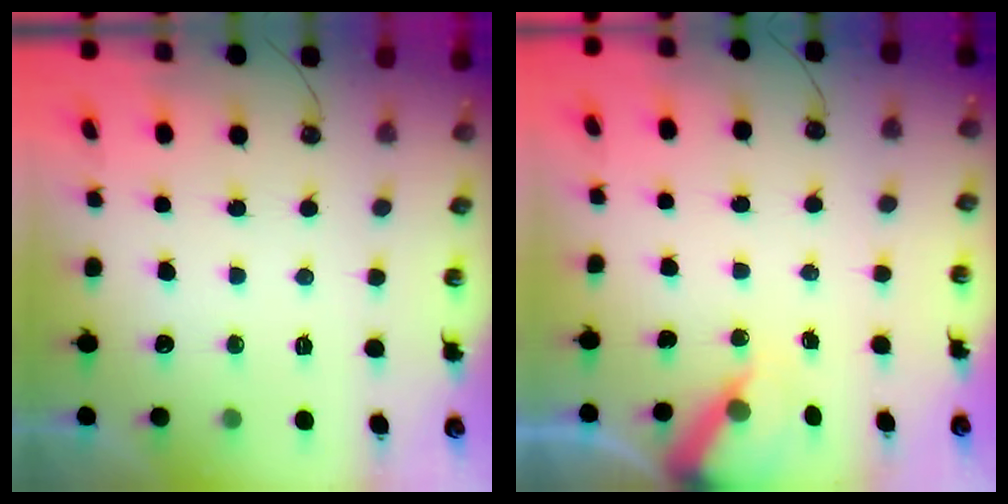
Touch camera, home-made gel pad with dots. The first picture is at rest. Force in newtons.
{"total": 6.8, "press": 6.8, "slide": 0.6}